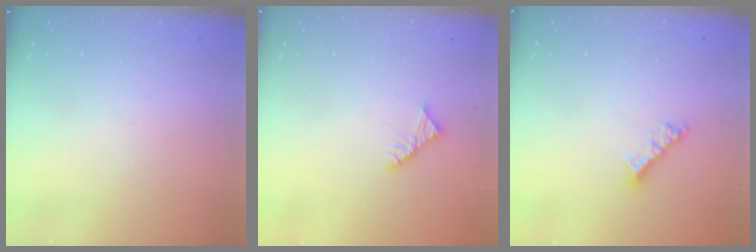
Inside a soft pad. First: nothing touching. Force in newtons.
{"total": 2.9, "press": 2.9, "slide": 0.4}
{"total": 6.0, "press": 6.0, "slide": 0.7}